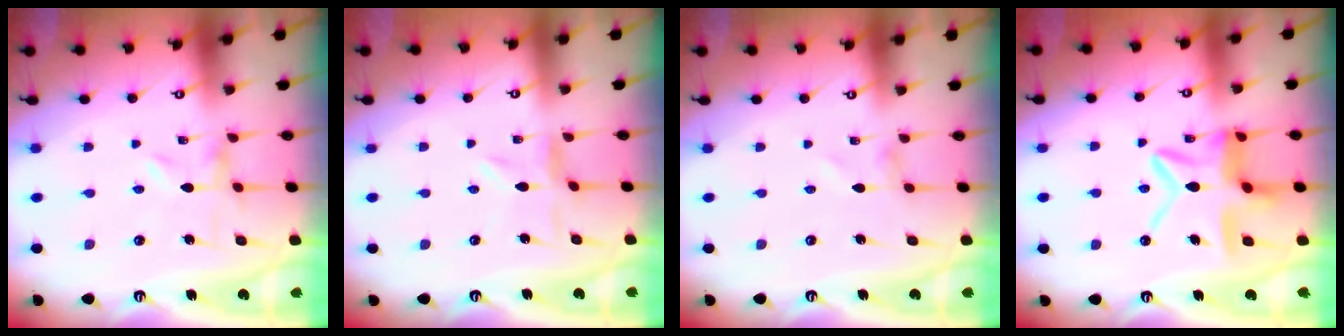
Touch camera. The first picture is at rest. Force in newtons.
{"total": 1.1, "press": 1.1, "slide": 0.2}
{"total": 1.0, "press": 1.0, "slide": 0.1}
{"total": 14.5, "press": 14.4, "slide": 1.5}